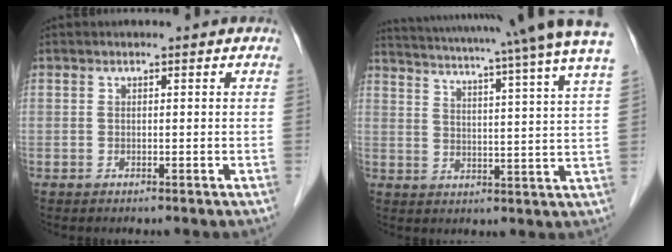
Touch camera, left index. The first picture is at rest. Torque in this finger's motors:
{"motor_torque": [1.05, -1.09, 0.46, 0.12]}